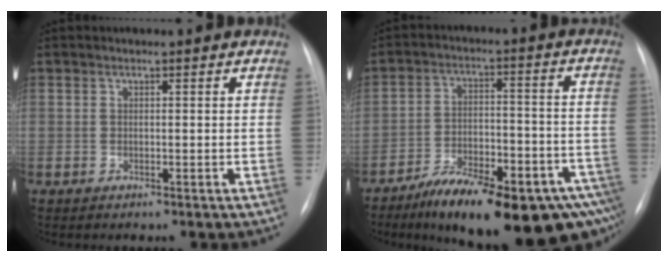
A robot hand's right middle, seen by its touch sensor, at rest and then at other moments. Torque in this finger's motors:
{"motor_torque": [1.09, -1.05, 0.88, 0.16]}